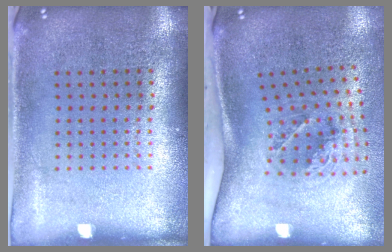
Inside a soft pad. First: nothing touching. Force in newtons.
{"total": 2.0, "press": 1.3, "slide": 1.5}